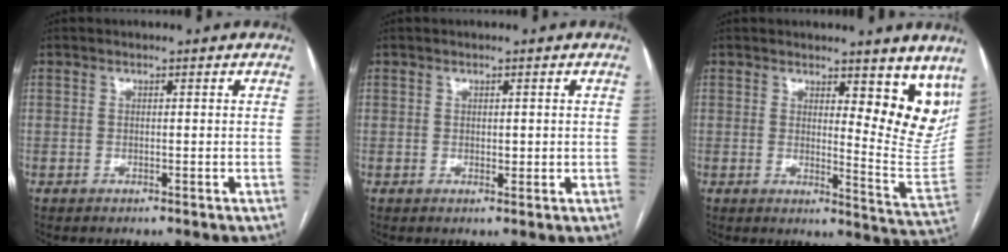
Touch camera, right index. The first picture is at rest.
{"total": 1.4, "force": [0.2, 0.9, 1.0], "torque": [-0.008, 0.000, 0.006]}
{"total": 11.7, "force": [8.6, 3.0, 7.3], "torque": [-0.063, -0.044, 0.089]}